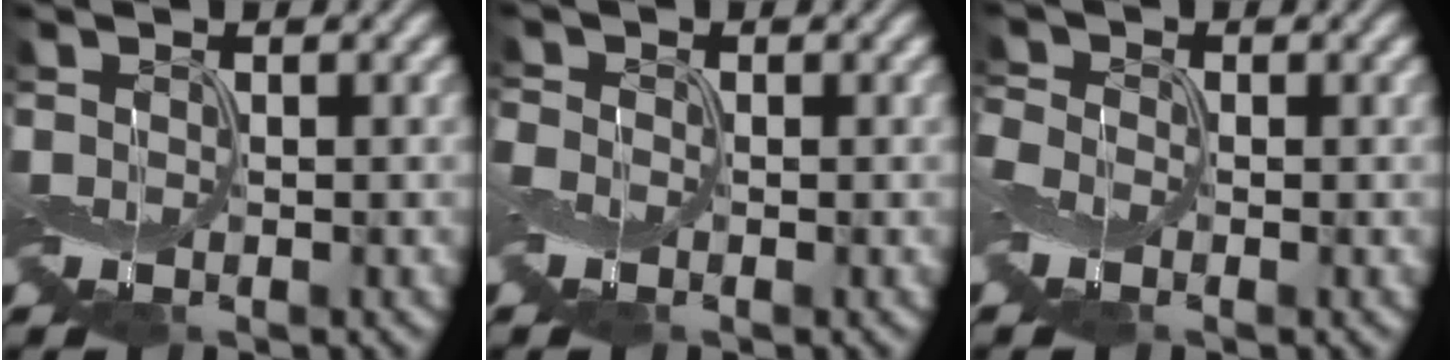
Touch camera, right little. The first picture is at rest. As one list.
[{"total": 1.1, "force": [-0.9, 0.7, 0.1], "torque": [-0.003, 0.001, -0.020]}, {"total": 1.7, "force": [-1.1, 1.2, 0.5], "torque": [-0.015, -0.001, -0.029]}]